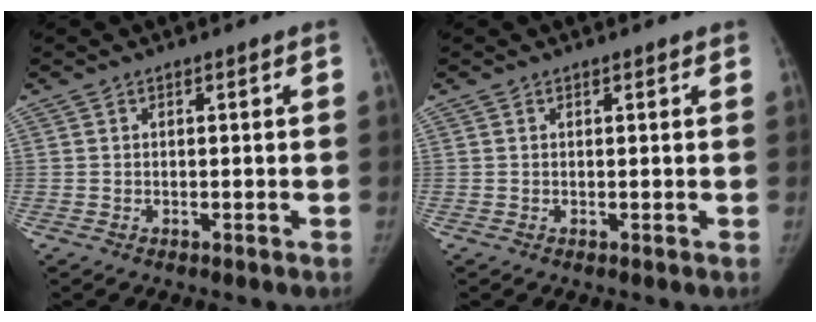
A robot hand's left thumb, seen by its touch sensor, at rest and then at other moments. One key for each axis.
{"total": 0.7, "fx": 0.6, "fy": 0.3, "fz": 0.3, "tx": -0.004, "ty": -0.002, "tz": 0.006}